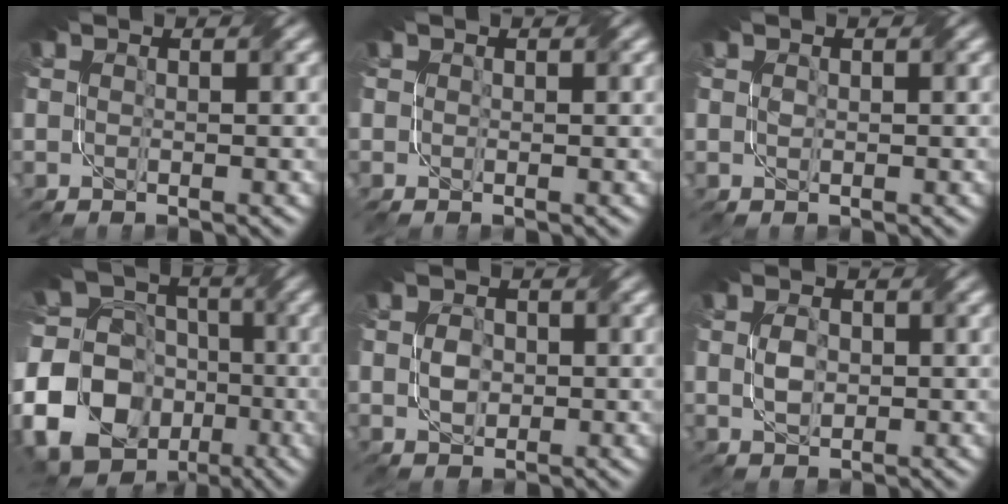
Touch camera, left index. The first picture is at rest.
{"total": 0.0}
{"total": 0.0}
{"total": 24.3, "force": [-8.7, 21.1, 8.1], "torque": [-0.176, -0.020, -0.200]}
{"total": 1.9, "force": [-0.8, 1.3, 1.2], "torque": [-0.025, -0.006, -0.017]}
{"total": 1.8, "force": [-0.8, 1.0, 1.3], "torque": [-0.029, -0.003, -0.016]}